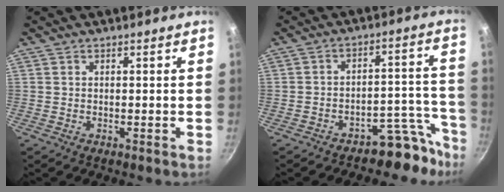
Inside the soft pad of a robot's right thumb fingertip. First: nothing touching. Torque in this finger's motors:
{"motor_torque": [1.21, -0.04, -0.21, -0.04, 0.08]}